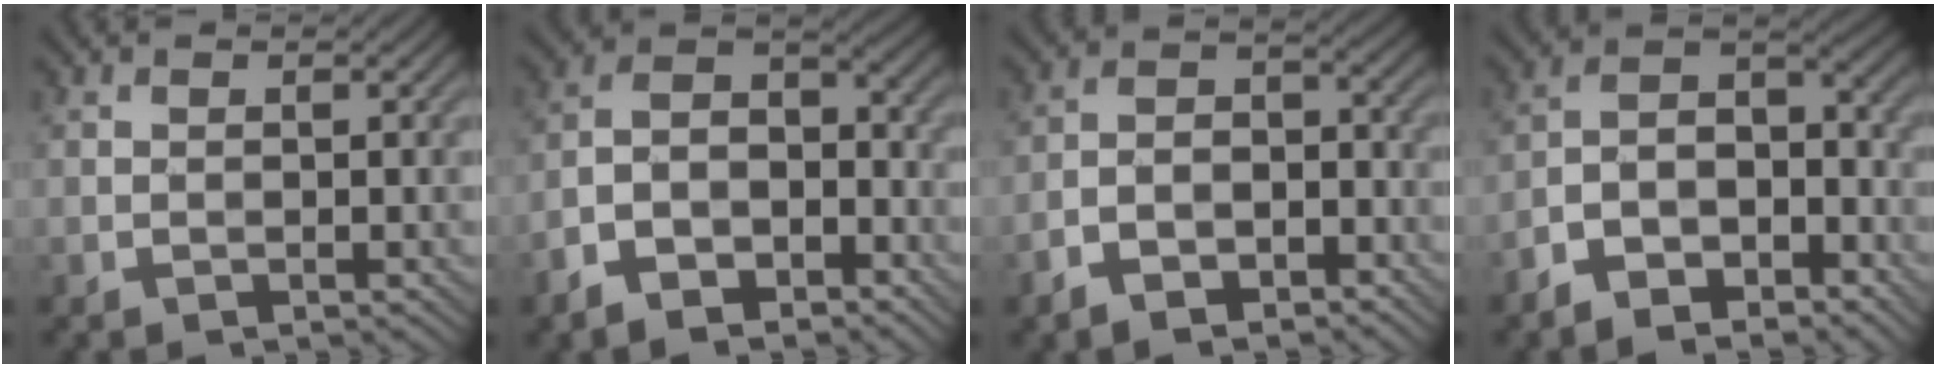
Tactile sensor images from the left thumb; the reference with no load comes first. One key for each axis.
{"total": 9.2, "fx": -5.8, "fy": 5.0, "fz": 5.2, "tx": -0.102, "ty": -0.010, "tz": -0.114}
{"total": 6.6, "fx": -4.5, "fy": 3.3, "fz": 3.6, "tx": -0.060, "ty": -0.004, "tz": -0.091}
{"total": 8.1, "fx": -5.6, "fy": 4.0, "fz": 4.4, "tx": -0.077, "ty": -0.001, "tz": -0.116}